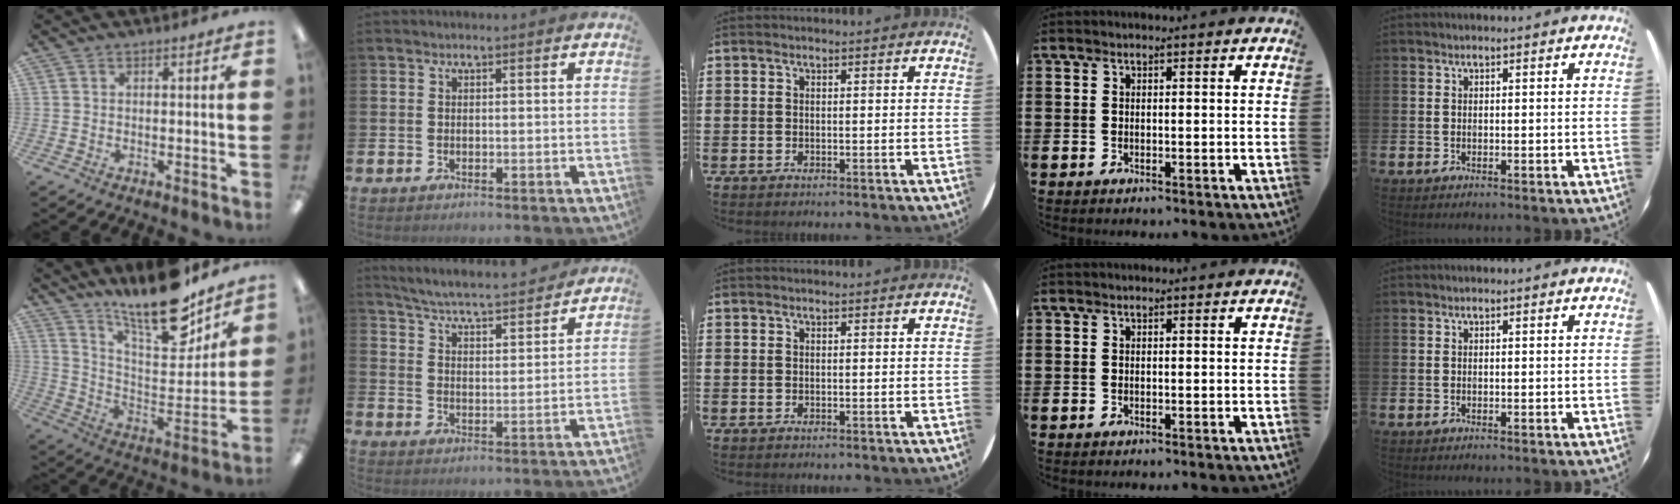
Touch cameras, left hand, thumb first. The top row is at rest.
{"thumb": {"total": 20.0, "force": [16.4, 5.2, 10.2], "torque": [-0.164, -0.126, 0.278]}, "index": {"total": 5.6, "force": [5.5, 0.1, 1.1], "torque": [-0.045, -0.043, 0.094]}}